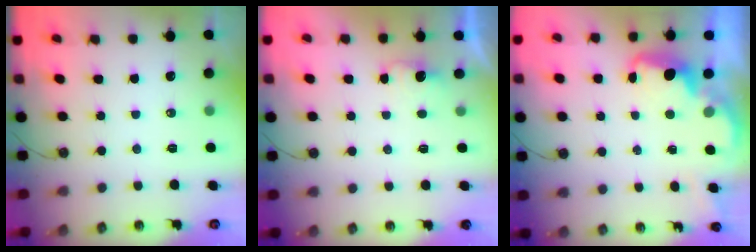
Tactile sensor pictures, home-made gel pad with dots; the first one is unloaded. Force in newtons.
{"total": 1.8, "press": 1.6, "slide": 0.9}
{"total": 2.1, "press": 2.0, "slide": 0.6}